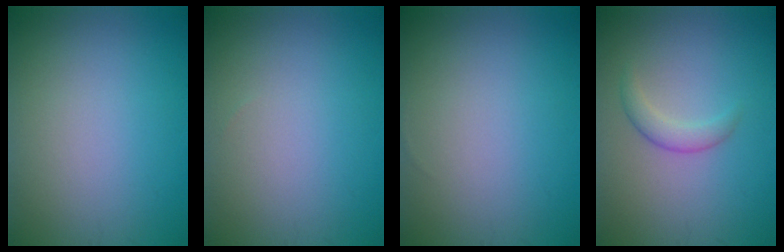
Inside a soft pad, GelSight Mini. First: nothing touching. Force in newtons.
{"total": 0.0}
{"total": 0.0}
{"total": 1.9, "press": 1.9, "slide": 0.1}